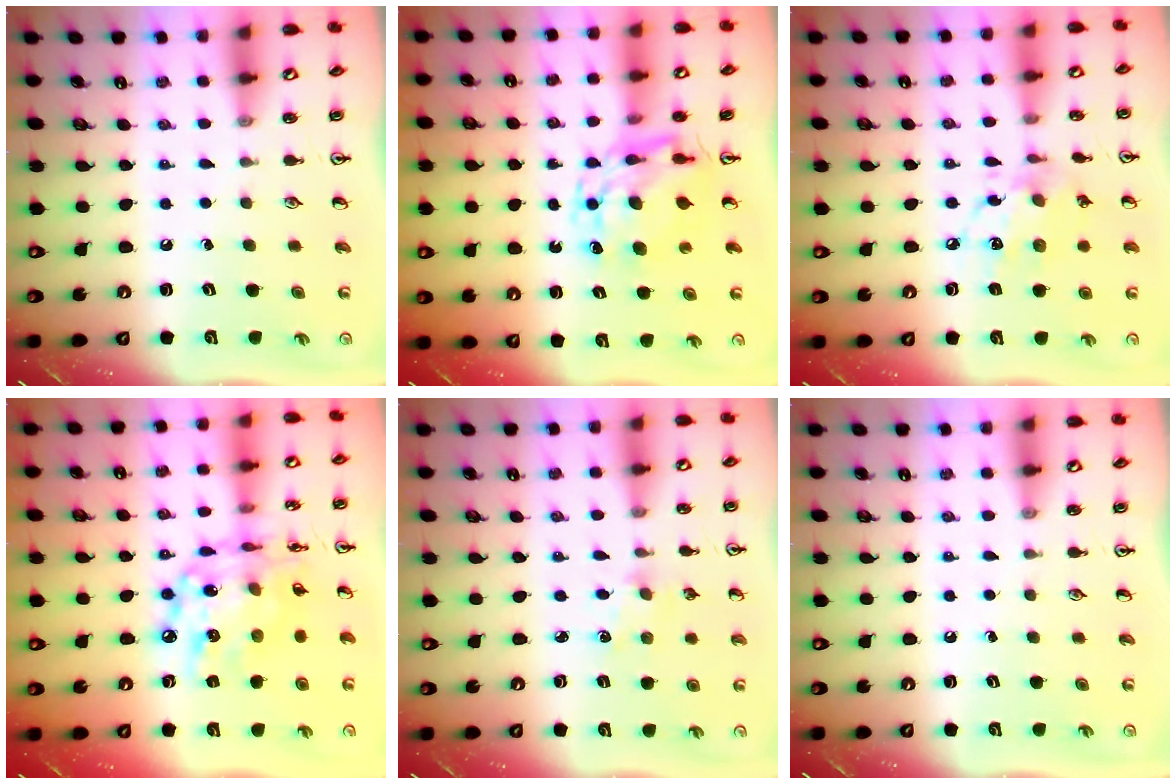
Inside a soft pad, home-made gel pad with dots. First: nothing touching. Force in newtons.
{"total": 10.0, "press": 10.0, "slide": 0.9}
{"total": 10.4, "press": 10.4, "slide": 0.6}
{"total": 16.0, "press": 16.0, "slide": 1.4}
{"total": 1.9, "press": 1.8, "slide": 0.3}
{"total": 0.0}